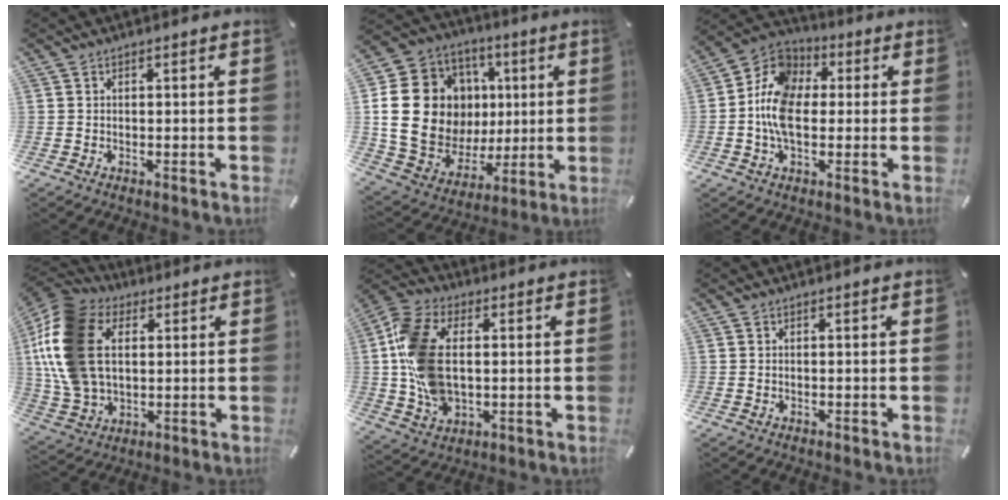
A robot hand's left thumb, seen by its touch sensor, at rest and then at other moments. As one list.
[{"total": 22.9, "force": [3.9, 19.3, 11.7], "torque": [-0.224, -0.021, 0.097]}, {"total": 11.2, "force": [-1.7, 8.1, 7.5], "torque": [-0.173, 0.018, -0.034]}, {"total": 20.2, "force": [3.7, 14.5, 13.5], "torque": [-0.319, 0.003, 0.068]}, {"total": 15.0, "force": [0.9, 9.9, 11.2], "torque": [-0.257, 0.006, 0.022]}, {"total": 0.0}]